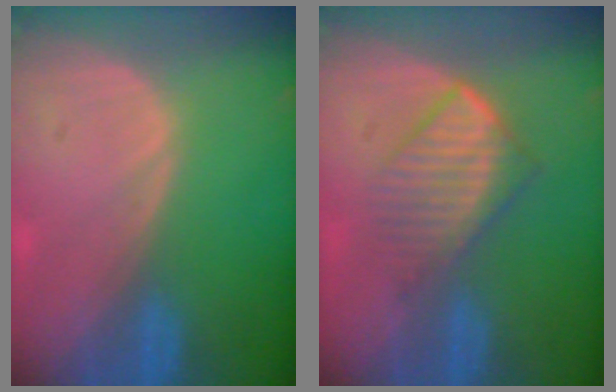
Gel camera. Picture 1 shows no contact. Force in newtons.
{"total": 6.9, "press": 6.0, "slide": 3.5}